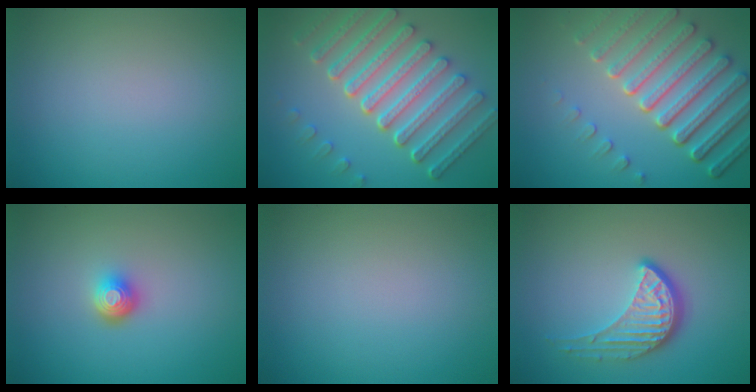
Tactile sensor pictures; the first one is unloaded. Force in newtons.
{"total": 8.1, "press": 6.1, "slide": 5.3}
{"total": 7.8, "press": 5.8, "slide": 5.3}
{"total": 2.1, "press": 1.5, "slide": 1.5}
{"total": 0.0}
{"total": 4.0, "press": 3.0, "slide": 2.6}